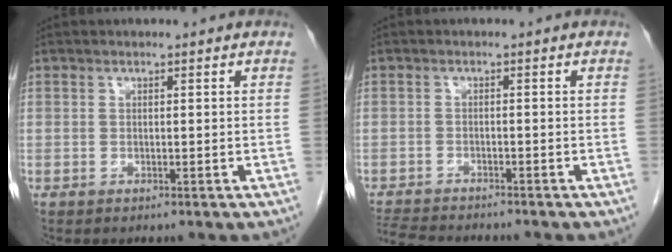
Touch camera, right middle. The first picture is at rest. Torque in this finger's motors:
{"motor_torque": [0.60, -0.59, 0.02, 0.00]}